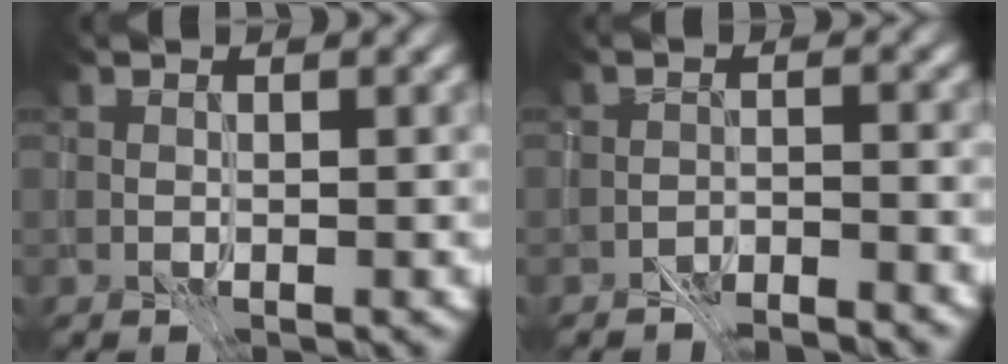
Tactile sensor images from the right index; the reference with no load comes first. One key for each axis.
{"total": 2.9, "fx": -2.9, "fy": 0.0, "fz": 0.1, "tx": -0.001, "ty": 0.005, "tz": -0.052}